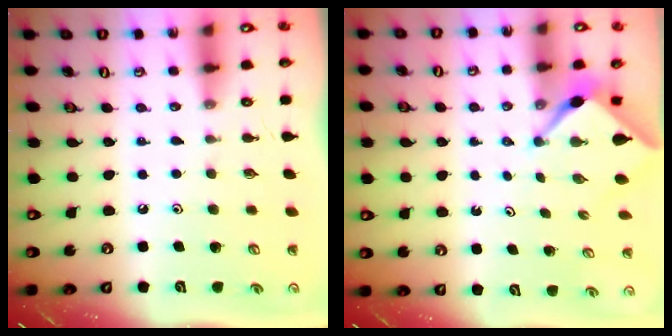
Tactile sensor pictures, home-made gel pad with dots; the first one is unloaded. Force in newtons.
{"total": 2.2, "press": 2.2, "slide": 0.1}